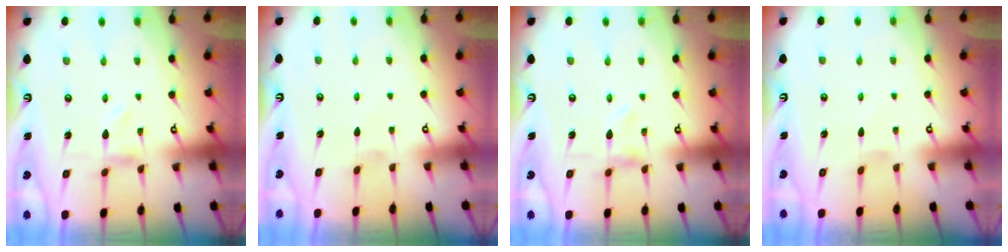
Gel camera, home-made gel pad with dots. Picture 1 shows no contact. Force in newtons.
{"total": 0.0}
{"total": 0.7, "press": 0.7, "slide": 0.2}
{"total": 0.0}